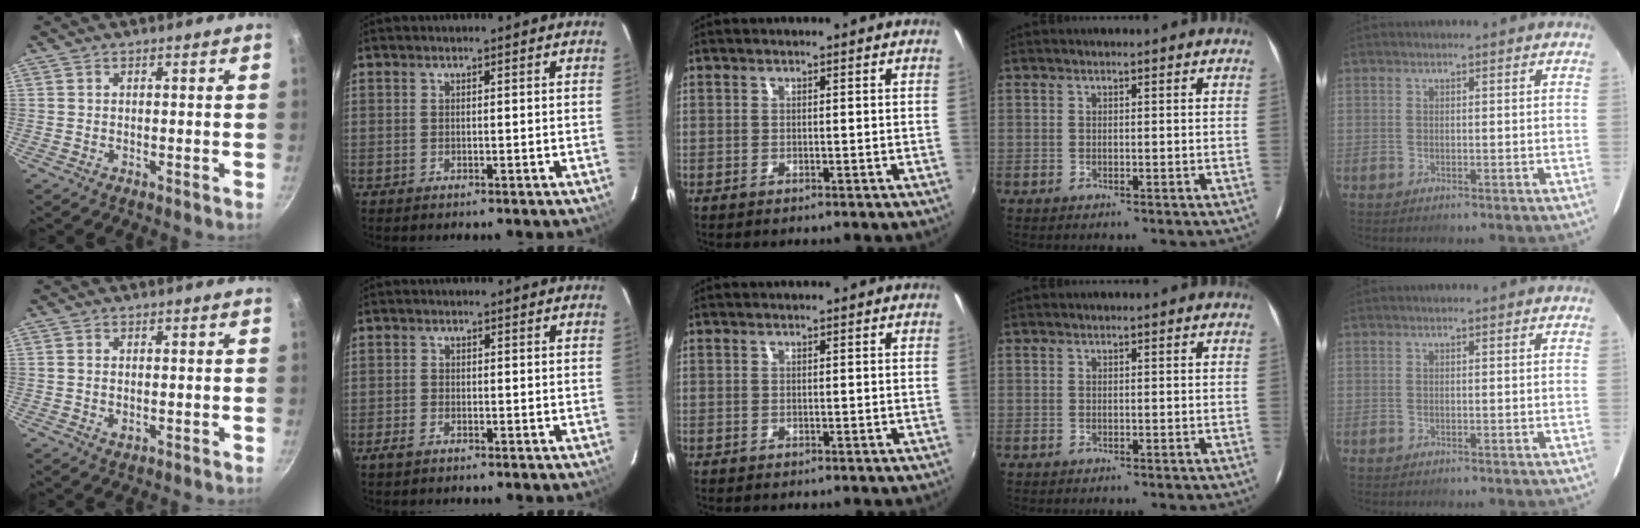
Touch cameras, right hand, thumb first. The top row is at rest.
{"thumb": {"total": 1.6, "force": [0.0, 1.0, 1.3], "torque": [-0.023, -0.002, 0.000]}, "index": {"total": 1.9, "force": [-1.4, 0.9, 1.0], "torque": [-0.026, -0.001, -0.029]}}